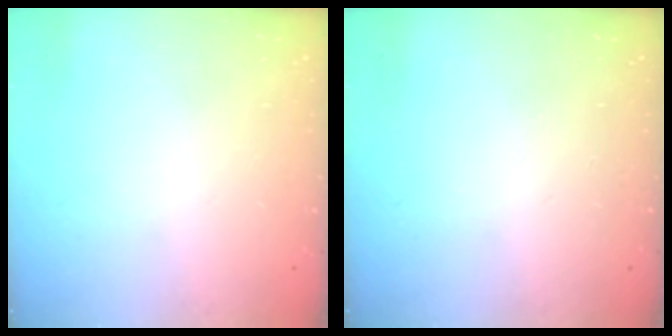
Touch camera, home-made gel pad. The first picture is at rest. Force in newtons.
{"total": 0.0}